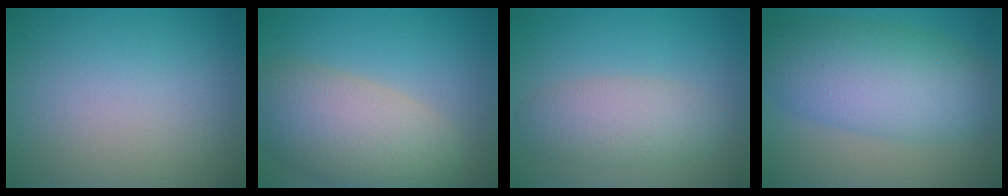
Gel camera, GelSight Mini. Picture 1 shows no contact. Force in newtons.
{"total": 7.8, "press": 7.8, "slide": 0.5}
{"total": 3.7, "press": 3.7, "slide": 0.3}
{"total": 8.4, "press": 8.4, "slide": 0.0}